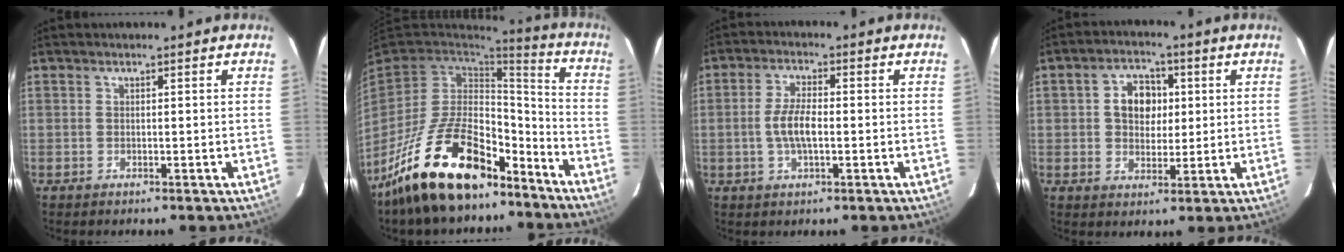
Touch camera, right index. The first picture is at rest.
{"total": 22.7, "force": [-15.6, 10.2, 12.9], "torque": [-0.251, 0.014, -0.246]}
{"total": 5.6, "force": [-0.9, 2.0, 5.2], "torque": [-0.104, 0.003, -0.016]}
{"total": 7.1, "force": [1.2, 5.5, 4.4], "torque": [-0.077, 0.021, 0.022]}